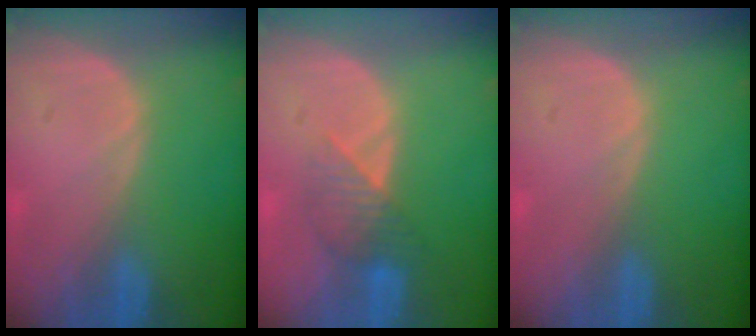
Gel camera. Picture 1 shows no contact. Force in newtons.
{"total": 3.9, "press": 3.7, "slide": 1.4}
{"total": 0.0}